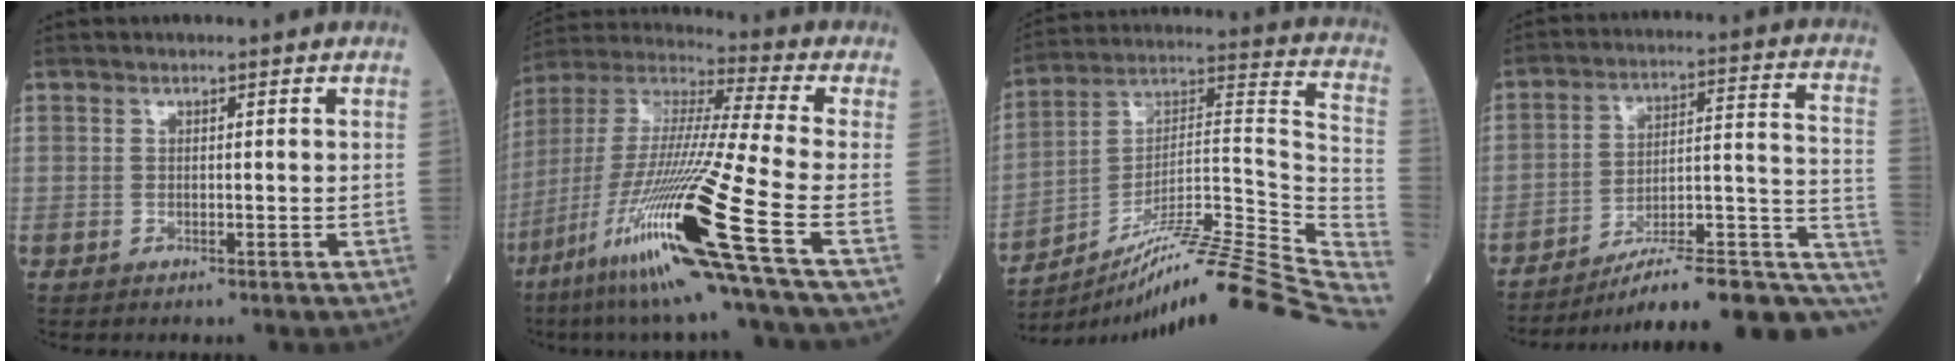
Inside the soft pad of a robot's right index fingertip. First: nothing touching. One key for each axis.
{"total": 24.7, "fx": -10.8, "fy": -0.8, "fz": 22.2, "tx": -0.446, "ty": -0.053, "tz": -0.207}
{"total": 28.1, "fx": -22.5, "fy": -0.6, "fz": 16.8, "tx": -0.178, "ty": 0.011, "tz": -0.346}
{"total": 21.2, "fx": -15.2, "fy": 3.8, "fz": 14.4, "tx": -0.127, "ty": 0.039, "tz": -0.215}